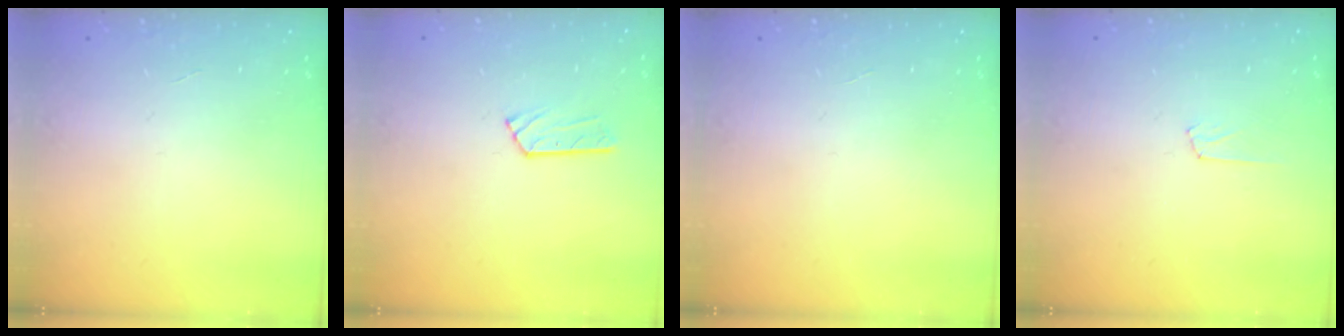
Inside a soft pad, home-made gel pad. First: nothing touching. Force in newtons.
{"total": 3.3, "press": 3.2, "slide": 0.4}
{"total": 0.0}
{"total": 6.2, "press": 6.2, "slide": 0.4}